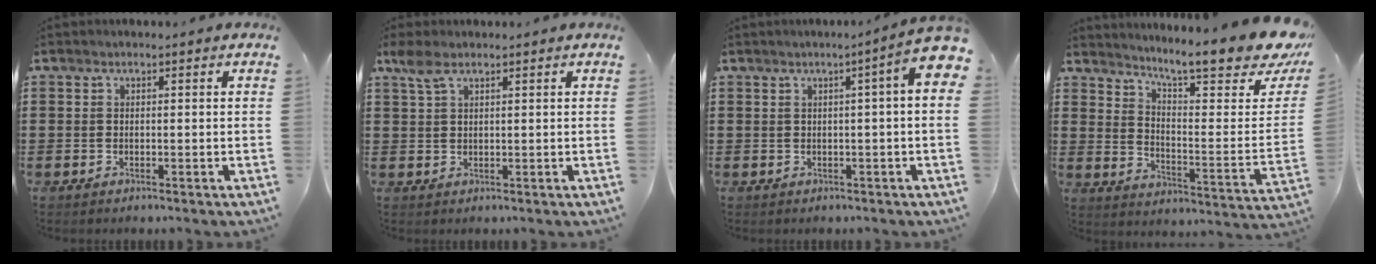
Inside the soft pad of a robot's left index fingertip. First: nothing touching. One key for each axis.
{"total": 2.9, "fx": 1.7, "fy": 1.0, "fz": 2.1, "tx": -0.046, "ty": 0.004, "tz": 0.031}
{"total": 4.0, "fx": 1.0, "fy": 0.0, "fz": 3.8, "tx": -0.065, "ty": -0.009, "tz": 0.014}
{"total": 11.3, "fx": 9.5, "fy": 0.7, "fz": 6.1, "tx": -0.114, "ty": -0.076, "tz": 0.152}